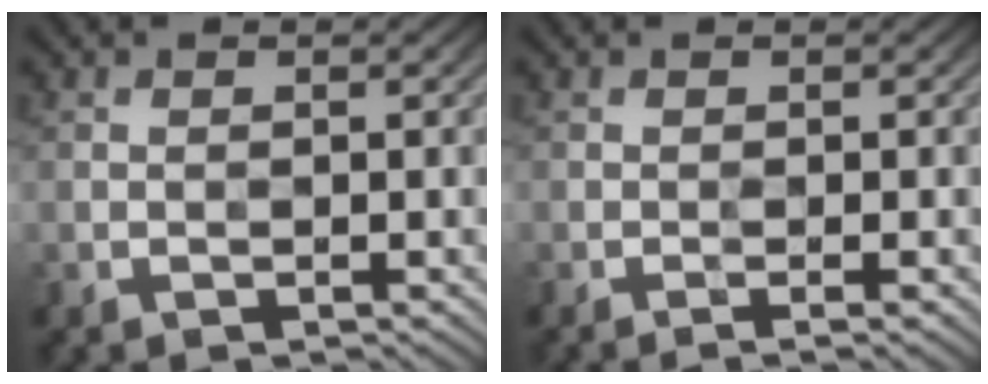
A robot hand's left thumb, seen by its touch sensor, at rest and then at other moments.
{"total": 1.4, "force": [-0.6, -0.3, 1.2], "torque": [-0.028, 0.003, -0.013]}